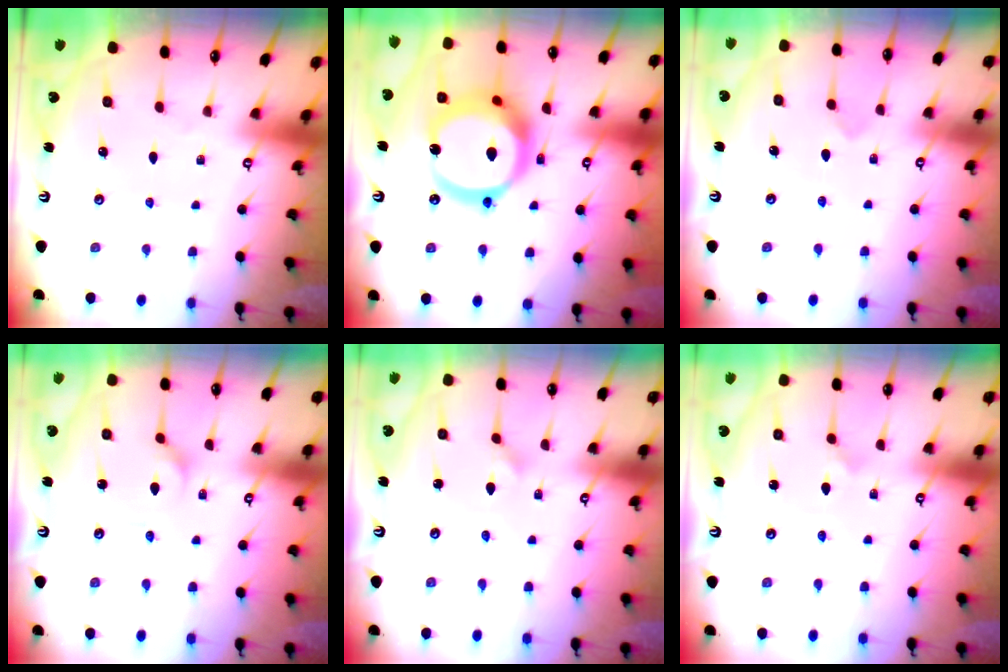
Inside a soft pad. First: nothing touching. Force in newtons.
{"total": 19.8, "press": 19.7, "slide": 2.6}
{"total": 3.7, "press": 3.6, "slide": 0.7}
{"total": 3.5, "press": 3.5, "slide": 0.1}
{"total": 2.4, "press": 2.4, "slide": 0.1}
{"total": 2.5, "press": 2.5, "slide": 0.2}